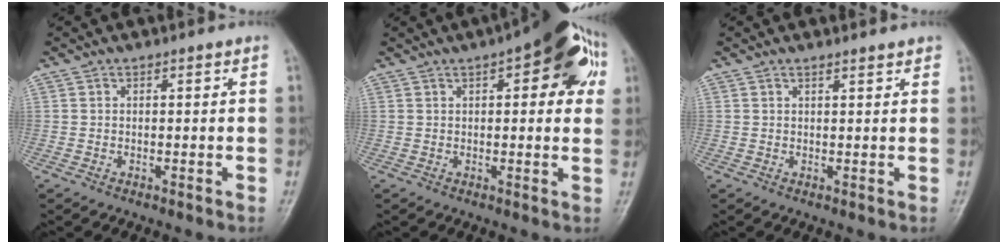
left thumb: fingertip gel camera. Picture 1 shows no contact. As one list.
[{"total": 14.8, "force": [5.5, 5.8, 12.5], "torque": [-0.123, 0.007, 0.060]}, {"total": 1.5, "force": [1.3, 0.4, 0.7], "torque": [-0.008, -0.007, 0.017]}]